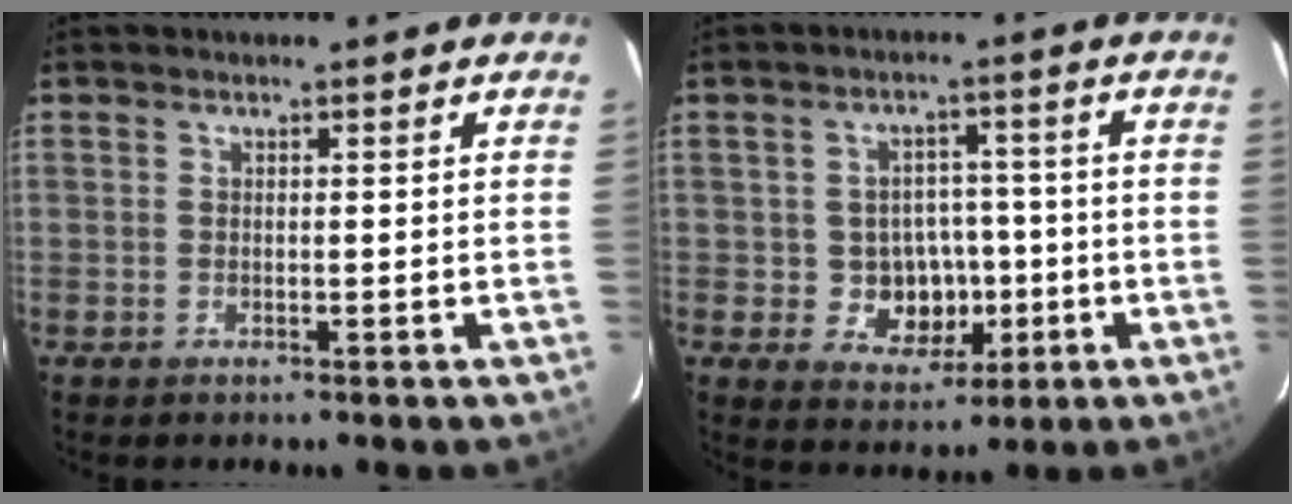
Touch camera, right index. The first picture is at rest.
{"total": 7.8, "force": [-1.7, 6.9, 3.2], "torque": [-0.070, 0.015, -0.008]}